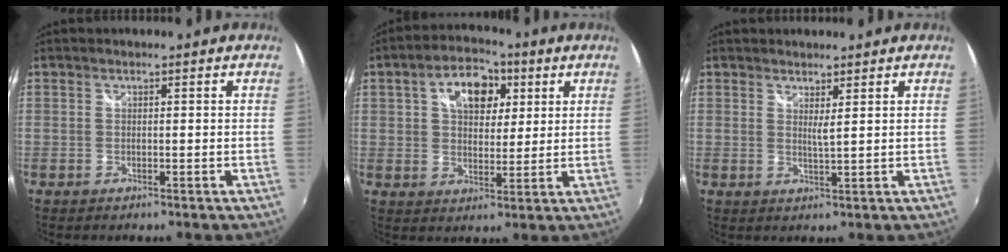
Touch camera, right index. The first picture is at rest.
{"total": 10.7, "force": [4.0, 6.7, 7.3], "torque": [-0.123, 0.028, 0.064]}
{"total": 2.0, "force": [1.4, 0.0, 1.5], "torque": [-0.028, -0.005, 0.020]}